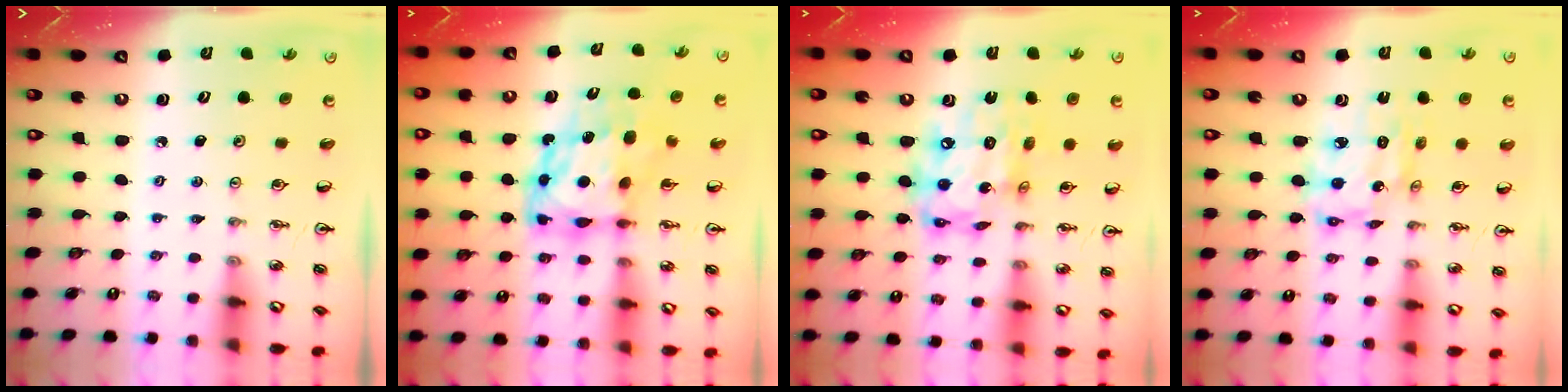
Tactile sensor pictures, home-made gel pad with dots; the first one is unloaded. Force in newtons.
{"total": 10.8, "press": 10.7, "slide": 1.2}
{"total": 14.9, "press": 14.9, "slide": 1.2}
{"total": 12.5, "press": 12.5, "slide": 1.2}